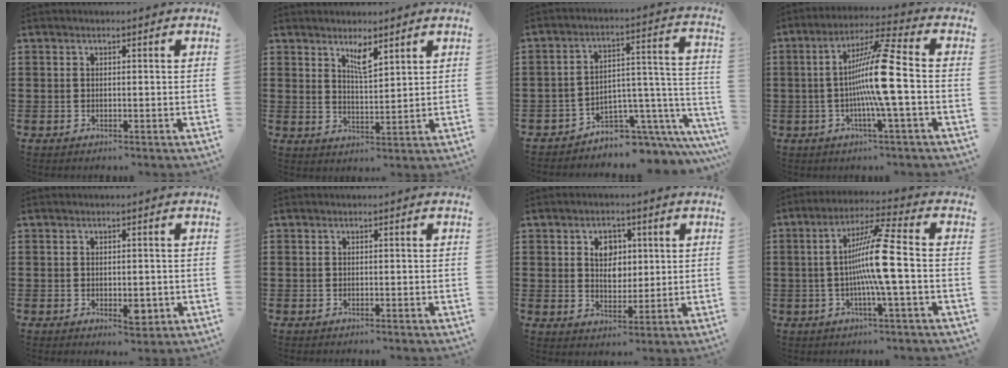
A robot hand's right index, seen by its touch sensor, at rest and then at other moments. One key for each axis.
{"total": 3.6, "fx": 2.6, "fy": 0.8, "fz": 2.4, "tx": -0.045, "ty": 0.001, "tz": 0.044}
{"total": 5.9, "fx": -4.5, "fy": 2.9, "fz": 2.4, "tx": -0.044, "ty": -0.004, "tz": -0.081}
{"total": 11.2, "fx": -1.4, "fy": -0.4, "fz": 11.1, "tx": -0.224, "ty": -0.013, "tz": -0.042}
{"total": 3.1, "fx": -0.9, "fy": 1.5, "fz": 2.5, "tx": -0.043, "ty": 0.003, "tz": -0.014}
{"total": 0.0}
{"total": 4.7, "fx": 1.4, "fy": 3.4, "fz": 2.9, "tx": -0.053, "ty": 0.009, "tz": 0.018}
{"total": 10.3, "fx": -1.1, "fy": -0.2, "fz": 10.2, "tx": -0.201, "ty": -0.009, "tz": -0.033}